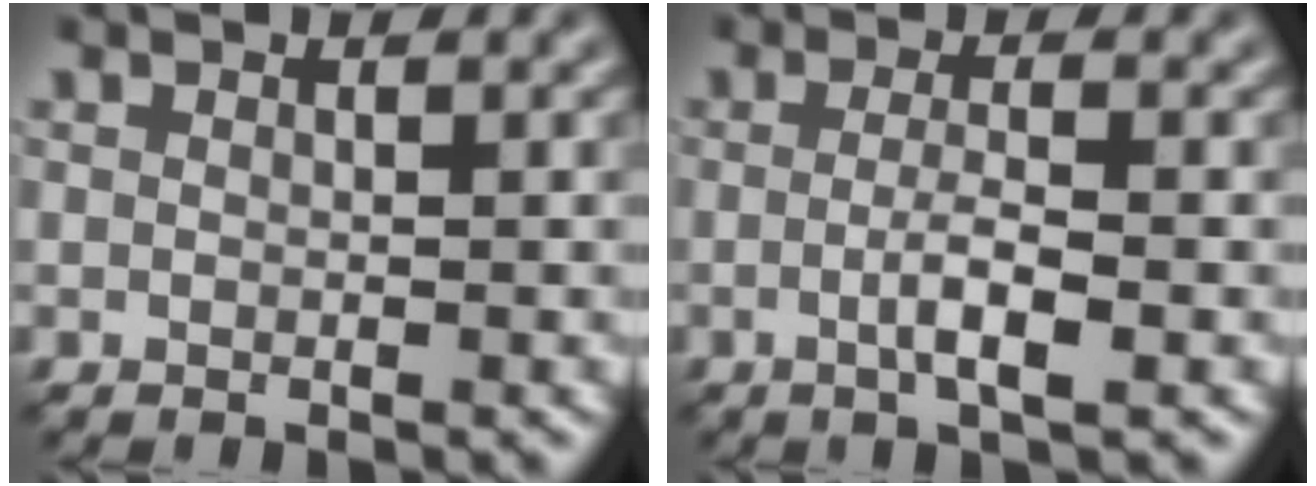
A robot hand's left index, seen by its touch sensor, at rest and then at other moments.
{"total": 2.8, "force": [-0.5, 0.5, 2.7], "torque": [-0.049, -0.002, -0.012]}